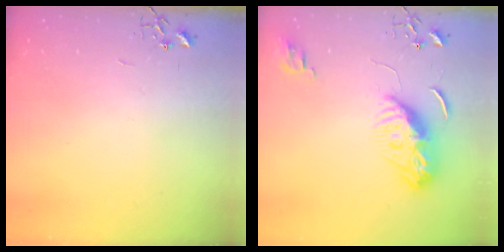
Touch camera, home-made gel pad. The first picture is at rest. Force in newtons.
{"total": 11.8, "press": 11.7, "slide": 1.1}